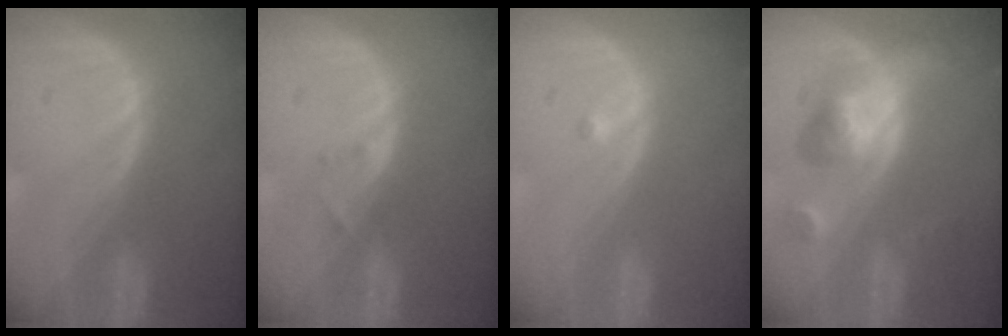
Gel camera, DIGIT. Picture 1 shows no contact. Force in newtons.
{"total": 1.3, "press": 1.1, "slide": 0.8}
{"total": 0.5, "press": 0.4, "slide": 0.3}
{"total": 6.2, "press": 5.8, "slide": 2.3}